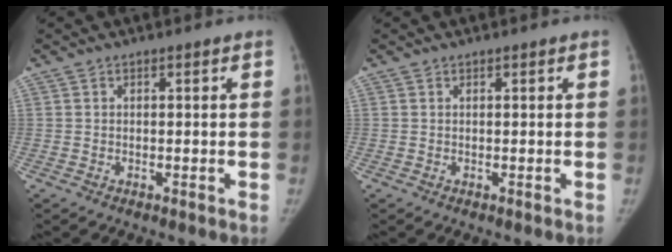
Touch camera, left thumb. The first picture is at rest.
{"total": 0.0}